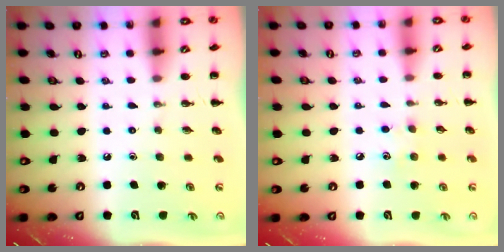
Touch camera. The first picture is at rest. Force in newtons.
{"total": 4.8, "press": 4.6, "slide": 1.3}